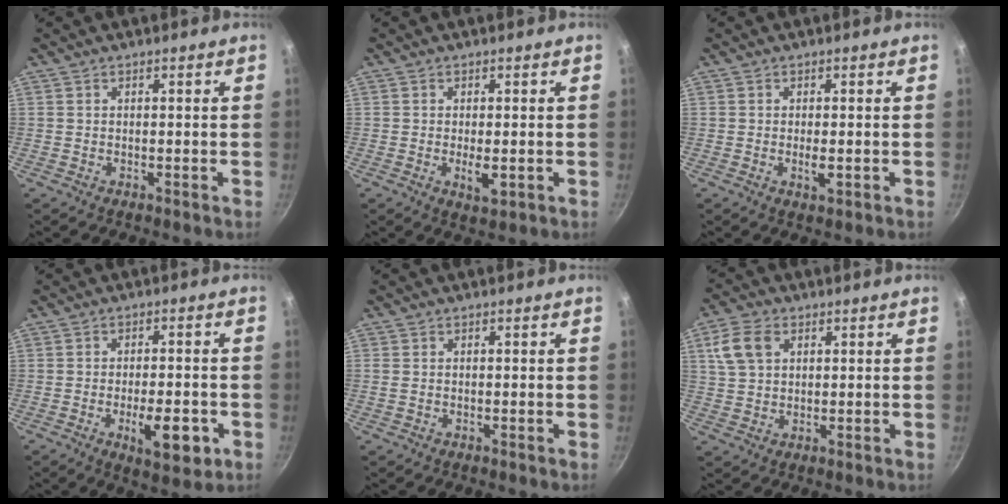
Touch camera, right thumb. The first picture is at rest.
{"total": 3.0, "force": [-0.5, 1.1, 2.7], "torque": [-0.047, -0.005, -0.007]}
{"total": 2.0, "force": [-0.4, 0.7, 1.8], "torque": [-0.037, -0.004, -0.005]}
{"total": 8.7, "force": [-3.1, 3.4, 7.4], "torque": [-0.104, 0.004, -0.041]}
{"total": 1.0, "force": [-0.1, 0.7, 0.7], "torque": [-0.022, -0.001, 0.000]}
{"total": 7.4, "force": [2.7, 5.0, 4.7], "torque": [-0.089, 0.004, 0.052]}